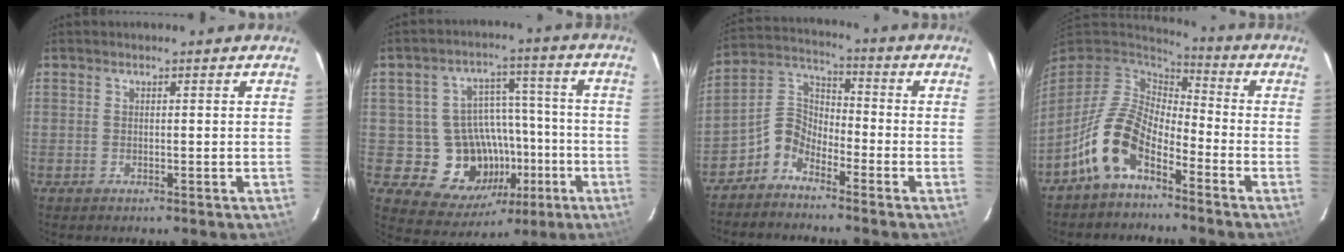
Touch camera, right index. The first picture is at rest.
{"total": 14.4, "force": [-4.7, 12.2, 6.1], "torque": [-0.118, 0.033, -0.042]}
{"total": 6.2, "force": [-4.4, 3.6, 2.5], "torque": [-0.056, 0.029, -0.103]}
{"total": 12.0, "force": [-6.6, 6.0, 8.1], "torque": [-0.161, 0.011, -0.133]}